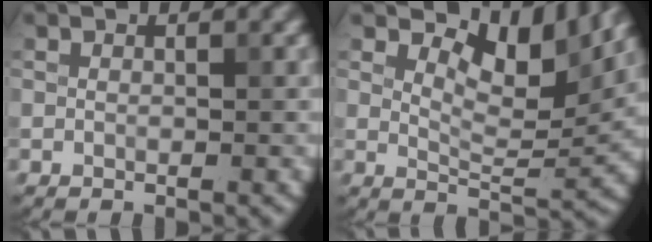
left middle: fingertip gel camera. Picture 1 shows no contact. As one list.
[{"total": 6.4, "force": [3.6, 2.8, 4.5], "torque": [-0.070, -0.002, 0.054]}]